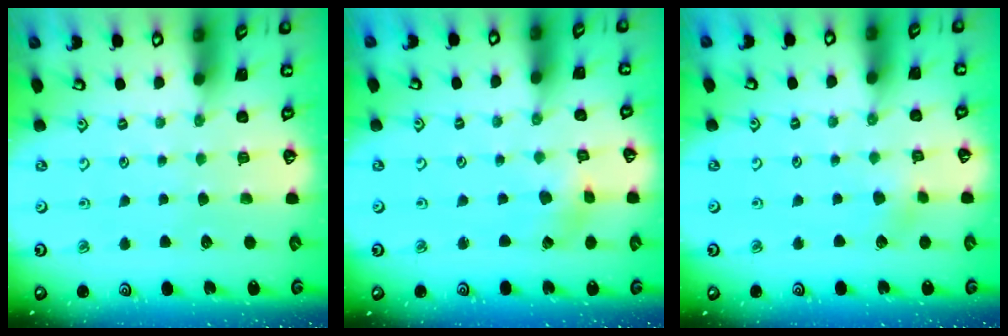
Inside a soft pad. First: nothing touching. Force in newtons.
{"total": 1.4, "press": 1.3, "slide": 0.3}
{"total": 2.9, "press": 2.8, "slide": 0.2}